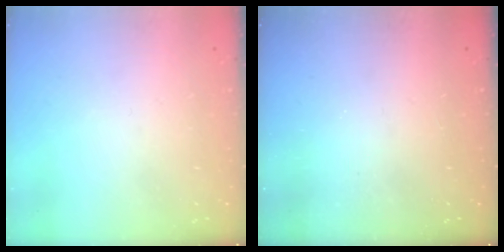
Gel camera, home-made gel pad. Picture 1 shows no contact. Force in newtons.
{"total": 0.6, "press": 0.6, "slide": 0.2}